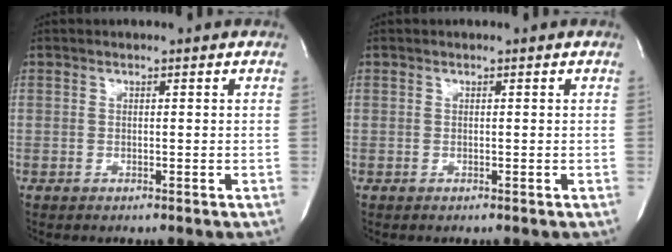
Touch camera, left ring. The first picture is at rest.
{"total": 0.0}